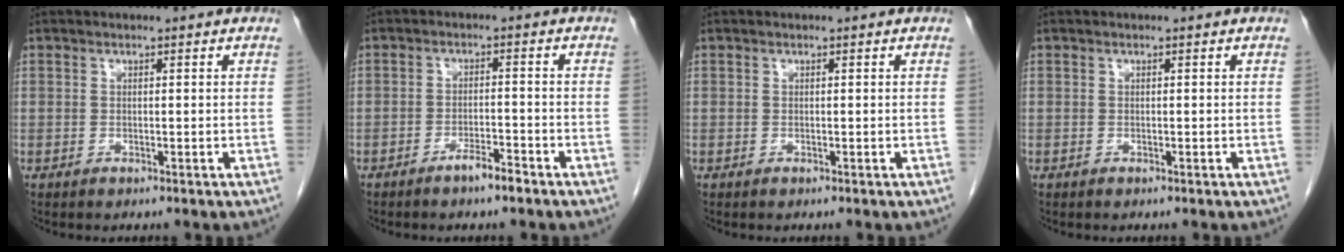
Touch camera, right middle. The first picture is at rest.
{"total": 3.0, "force": [-2.4, 0.2, 1.9], "torque": [-0.034, -0.001, -0.040]}
{"total": 0.0}
{"total": 0.0}